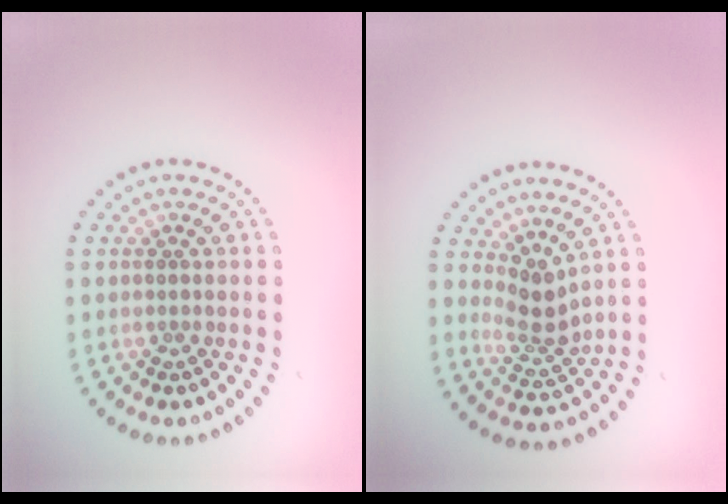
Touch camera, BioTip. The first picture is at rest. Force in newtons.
{"total": 2.7, "press": 1.9, "slide": 1.9}